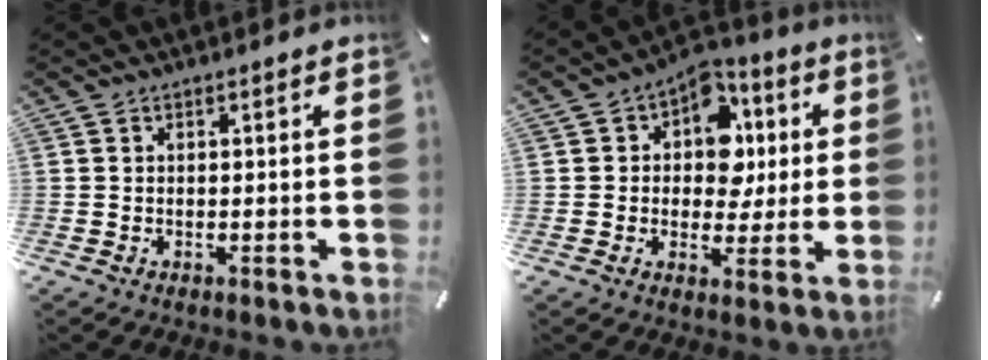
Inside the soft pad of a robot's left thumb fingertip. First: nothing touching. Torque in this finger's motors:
{"motor_torque": [1.52, 2.09, 0.73, -0.77, 0.30]}